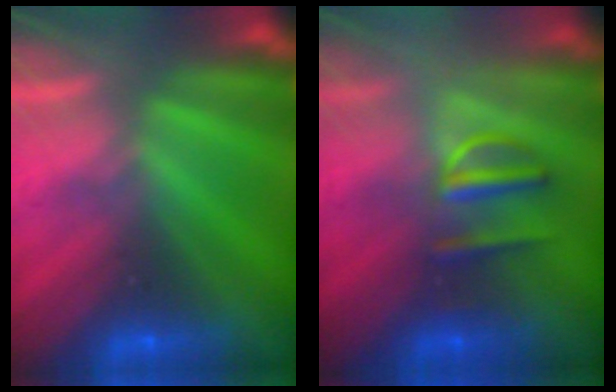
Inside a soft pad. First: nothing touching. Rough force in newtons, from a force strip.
{"total": 2.9}